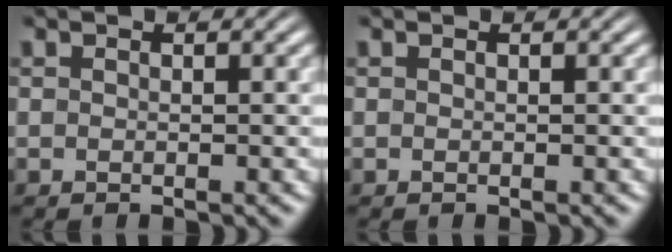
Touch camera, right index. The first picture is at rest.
{"total": 0.0}